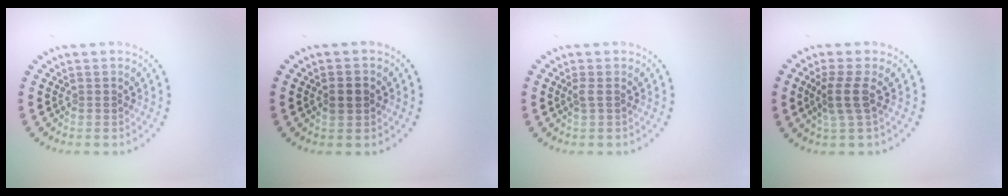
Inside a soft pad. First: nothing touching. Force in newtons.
{"total": 1.6, "press": 1.6, "slide": 0.2}
{"total": 0.8, "press": 0.6, "slide": 0.5}
{"total": 2.6, "press": 2.0, "slide": 1.6}